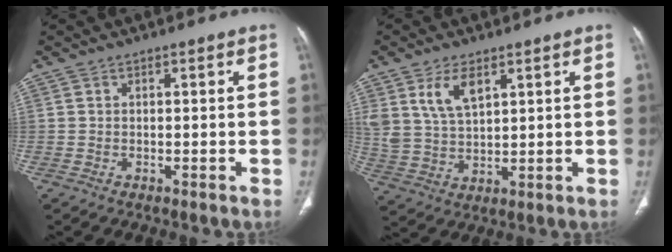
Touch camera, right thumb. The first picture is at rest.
{"total": 8.3, "force": [4.1, 4.3, 5.7], "torque": [-0.104, -0.017, 0.092]}